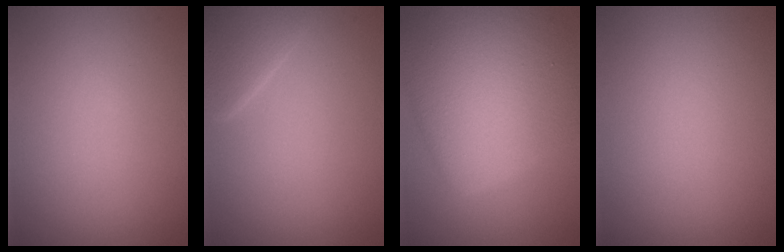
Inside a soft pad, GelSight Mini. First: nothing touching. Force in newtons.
{"total": 2.7, "press": 2.6, "slide": 0.2}
{"total": 9.6, "press": 9.6, "slide": 0.3}
{"total": 0.0}